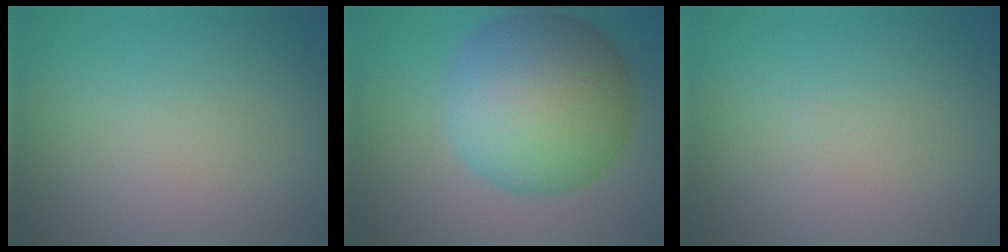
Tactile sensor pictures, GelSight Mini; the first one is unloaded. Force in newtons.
{"total": 12.4, "press": 12.4, "slide": 0.1}
{"total": 0.0}